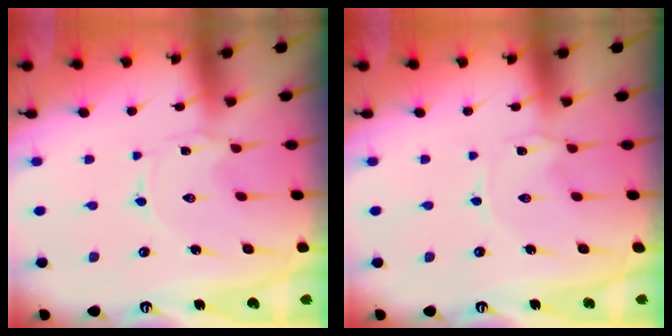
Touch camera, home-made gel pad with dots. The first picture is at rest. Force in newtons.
{"total": 0.0}